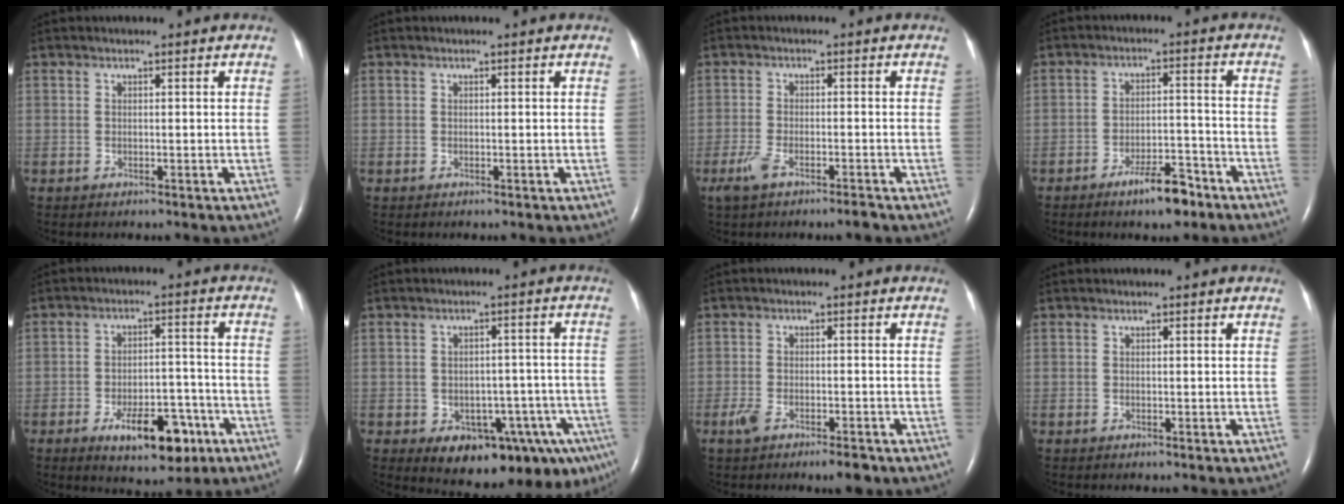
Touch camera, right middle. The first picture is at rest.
{"total": 0.0}
{"total": 4.3, "force": [-2.9, 0.7, 3.1], "torque": [-0.068, -0.007, -0.055]}
{"total": 6.3, "force": [-4.5, 1.6, 4.1], "torque": [-0.069, 0.000, -0.072]}
{"total": 10.2, "force": [-5.3, 4.2, 7.6], "torque": [-0.116, 0.002, -0.074]}
{"total": 14.5, "force": [-7.8, 6.8, 10.2], "torque": [-0.085, 0.025, -0.091]}
{"total": 4.8, "force": [-3.1, 1.4, 3.4], "torque": [-0.066, -0.006, -0.048]}
{"total": 0.0}